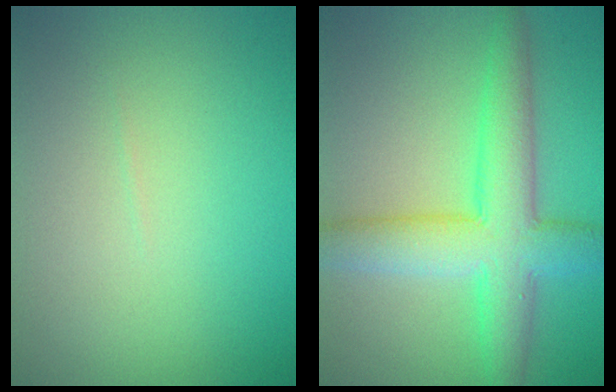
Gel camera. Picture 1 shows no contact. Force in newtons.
{"total": 7.2, "press": 7.2, "slide": 0.1}